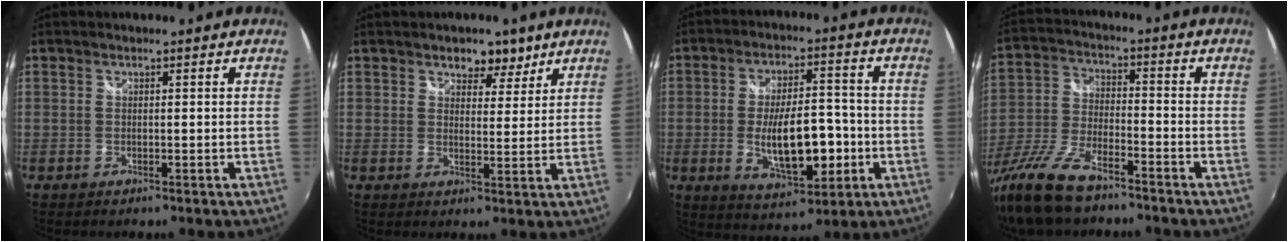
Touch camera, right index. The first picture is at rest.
{"total": 4.7, "force": [3.3, 3.0, 1.8], "torque": [-0.013, -0.006, 0.046]}
{"total": 13.5, "force": [-3.1, 5.6, 11.9], "torque": [-0.210, -0.004, -0.032]}
{"total": 15.7, "force": [-11.6, 5.2, 9.3], "torque": [-0.205, -0.031, -0.223]}